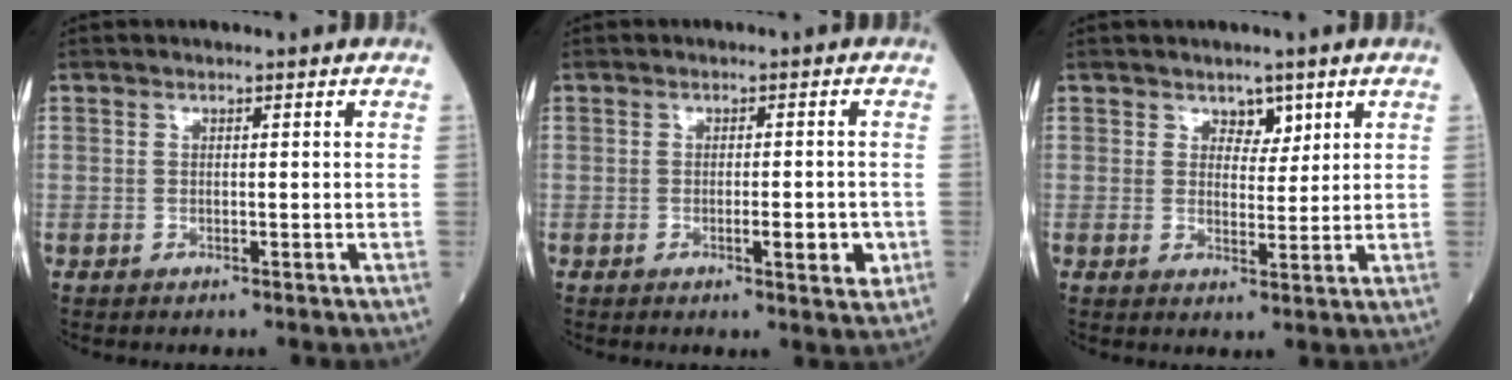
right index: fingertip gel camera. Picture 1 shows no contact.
{"total": 3.7, "force": [-1.1, 0.8, 3.4], "torque": [-0.047, -0.002, -0.012]}
{"total": 2.9, "force": [1.9, 1.7, 1.5], "torque": [-0.014, 0.000, 0.031]}